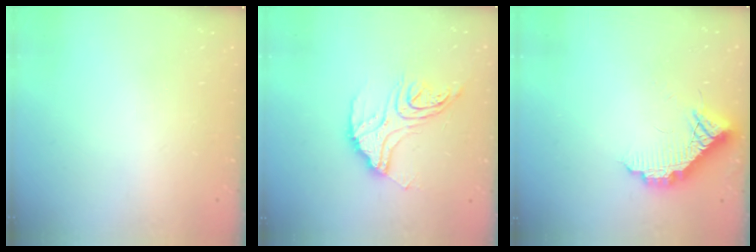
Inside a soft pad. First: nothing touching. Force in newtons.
{"total": 15.5, "press": 15.5, "slide": 1.4}
{"total": 10.4, "press": 10.4, "slide": 0.6}